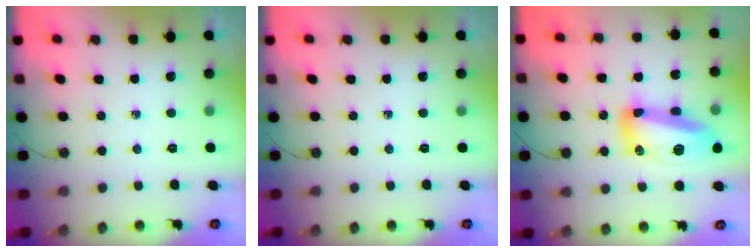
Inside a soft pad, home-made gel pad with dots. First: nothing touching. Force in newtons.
{"total": 0.0}
{"total": 16.6, "press": 16.5, "slide": 1.1}